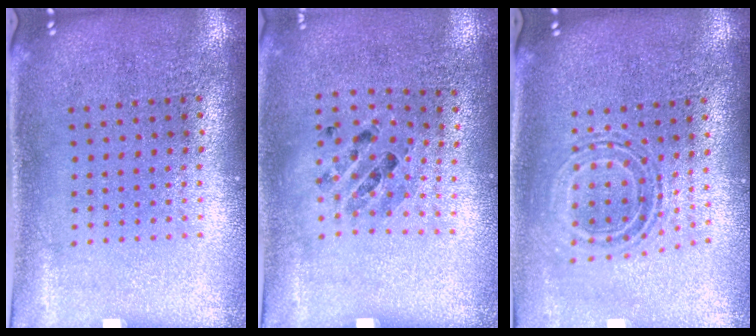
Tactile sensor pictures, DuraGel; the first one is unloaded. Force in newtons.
{"total": 0.9, "press": 0.7, "slide": 0.5}
{"total": 0.6, "press": 0.5, "slide": 0.3}